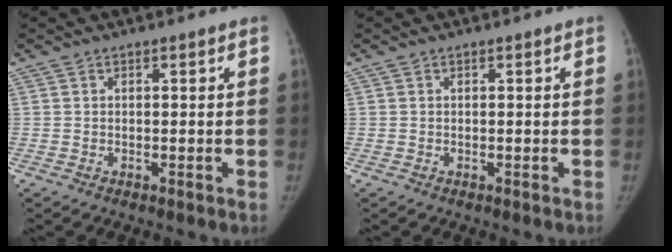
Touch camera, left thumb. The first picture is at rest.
{"total": 0.0}